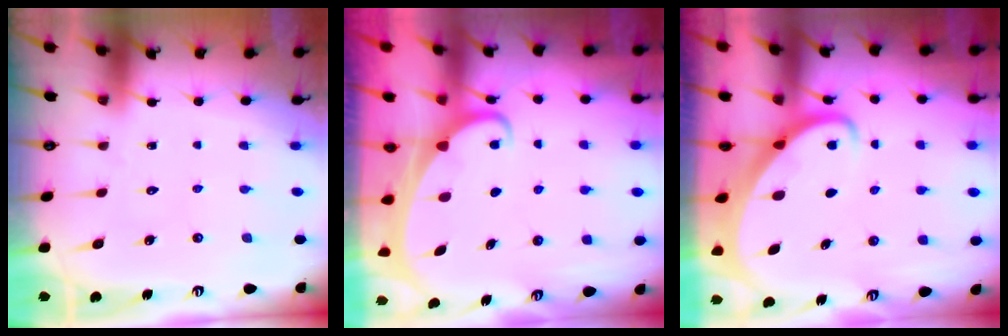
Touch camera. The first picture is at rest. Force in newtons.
{"total": 2.2, "press": 2.2, "slide": 0.3}
{"total": 3.6, "press": 3.6, "slide": 0.4}